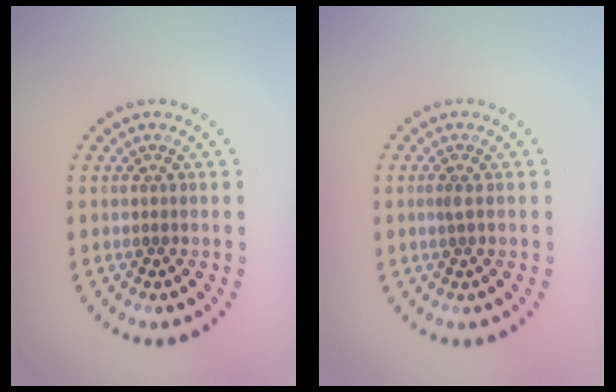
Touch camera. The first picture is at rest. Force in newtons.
{"total": 0.8, "press": 0.6, "slide": 0.5}